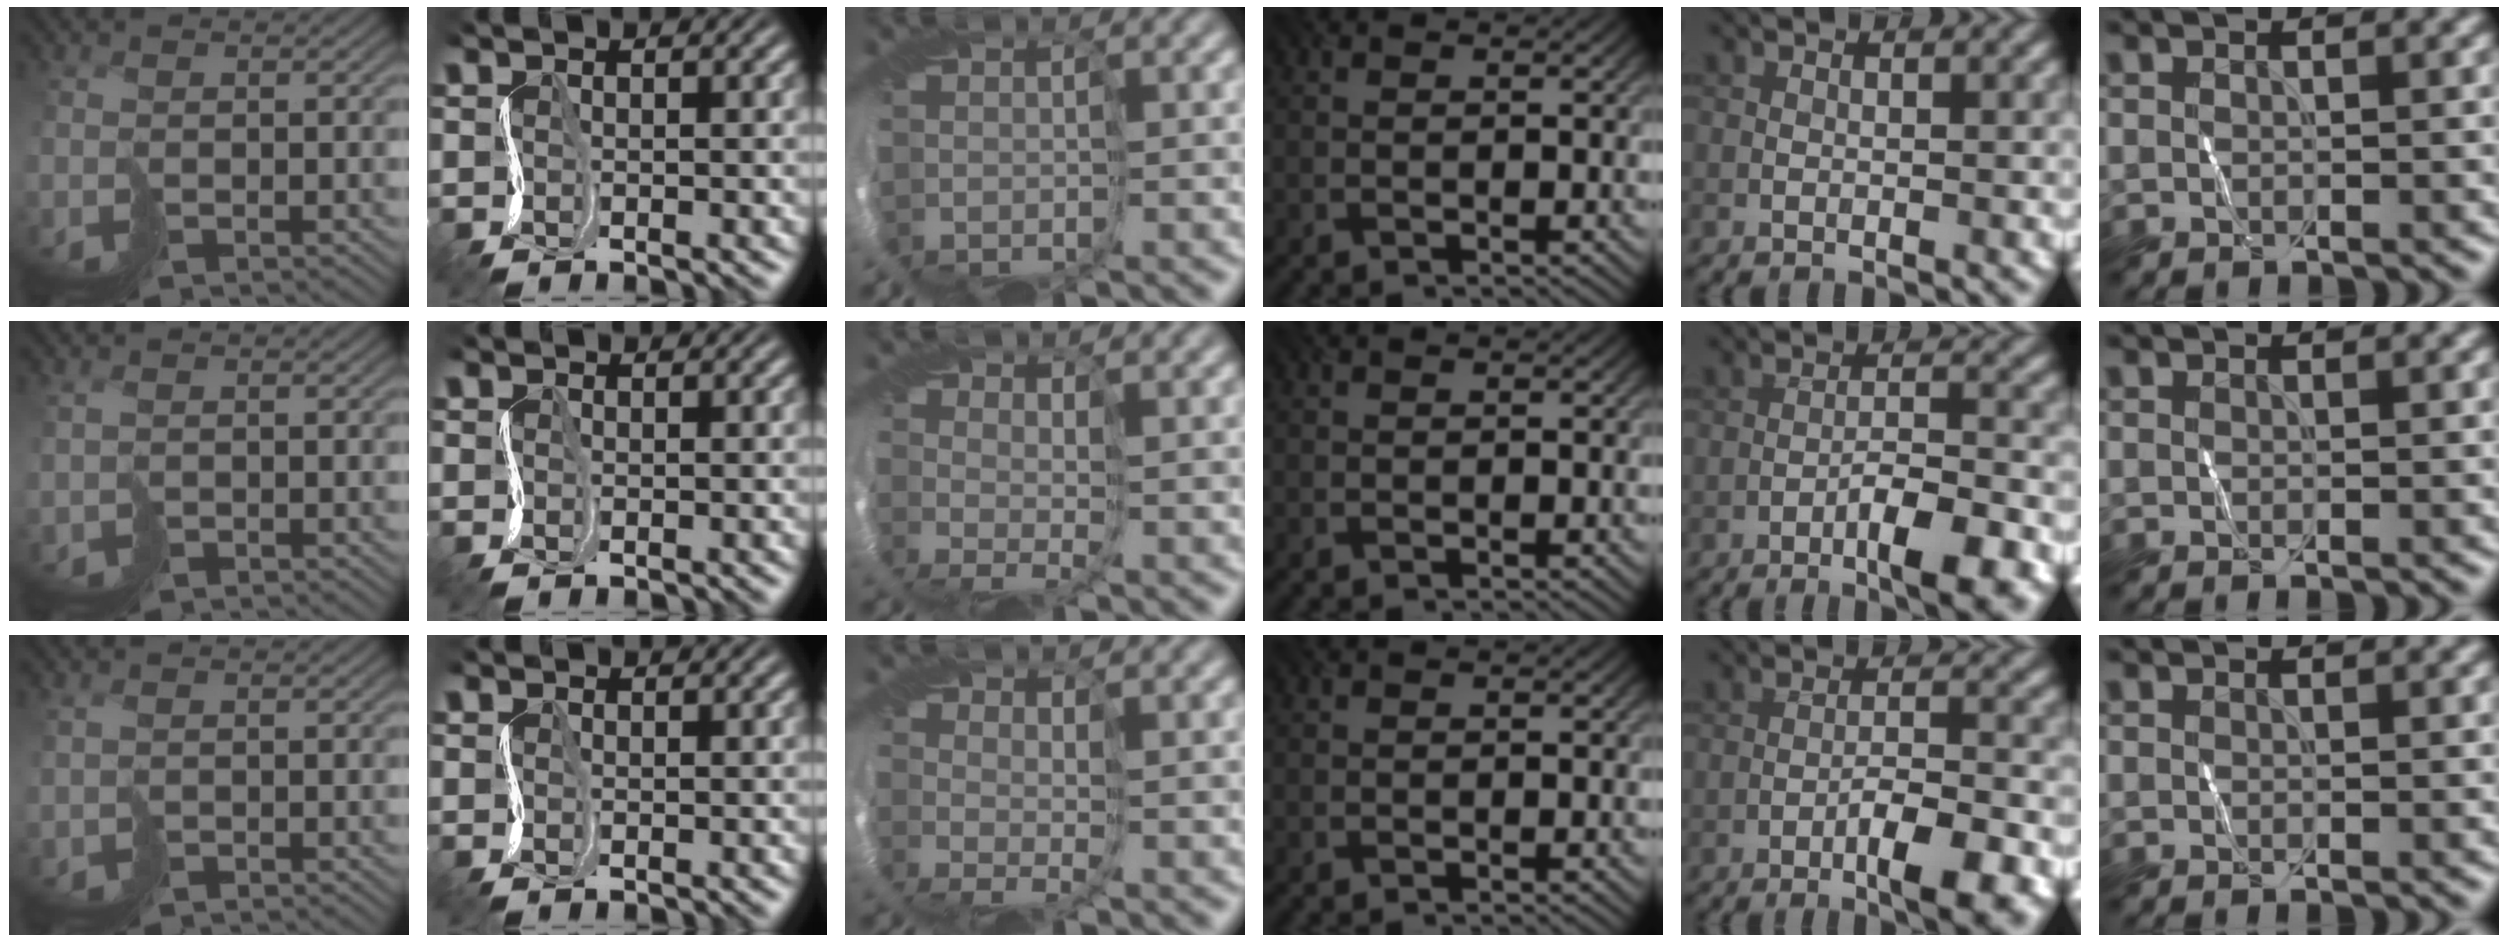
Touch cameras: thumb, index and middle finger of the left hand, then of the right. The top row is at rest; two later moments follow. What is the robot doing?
{"motion": "cut", "object": "paper"}